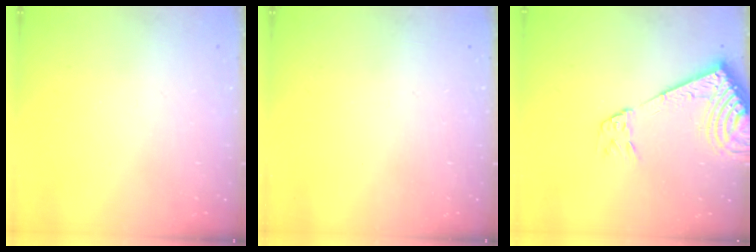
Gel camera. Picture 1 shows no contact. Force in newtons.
{"total": 0.0}
{"total": 12.0, "press": 11.7, "slide": 2.4}